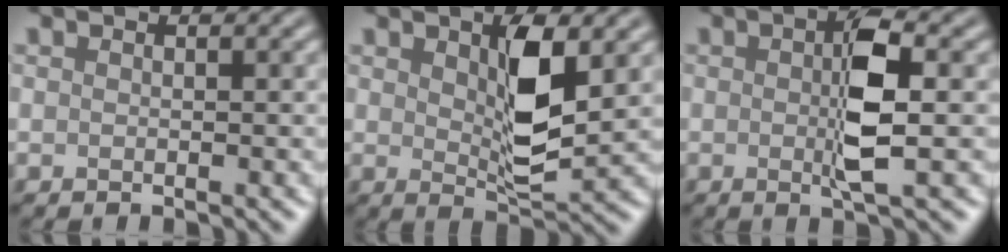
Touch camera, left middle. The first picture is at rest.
{"total": 5.2, "force": [1.3, 1.9, 4.7], "torque": [-0.083, -0.006, 0.027]}
{"total": 4.7, "force": [0.1, 1.0, 4.6], "torque": [-0.082, 0.005, 0.000]}